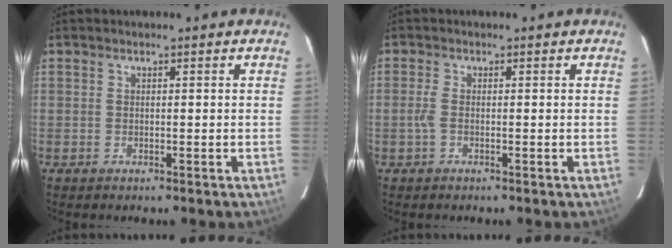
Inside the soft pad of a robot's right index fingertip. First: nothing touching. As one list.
[{"total": 1.8, "force": [-0.4, 0.4, 1.7], "torque": [-0.037, -0.001, -0.010]}]